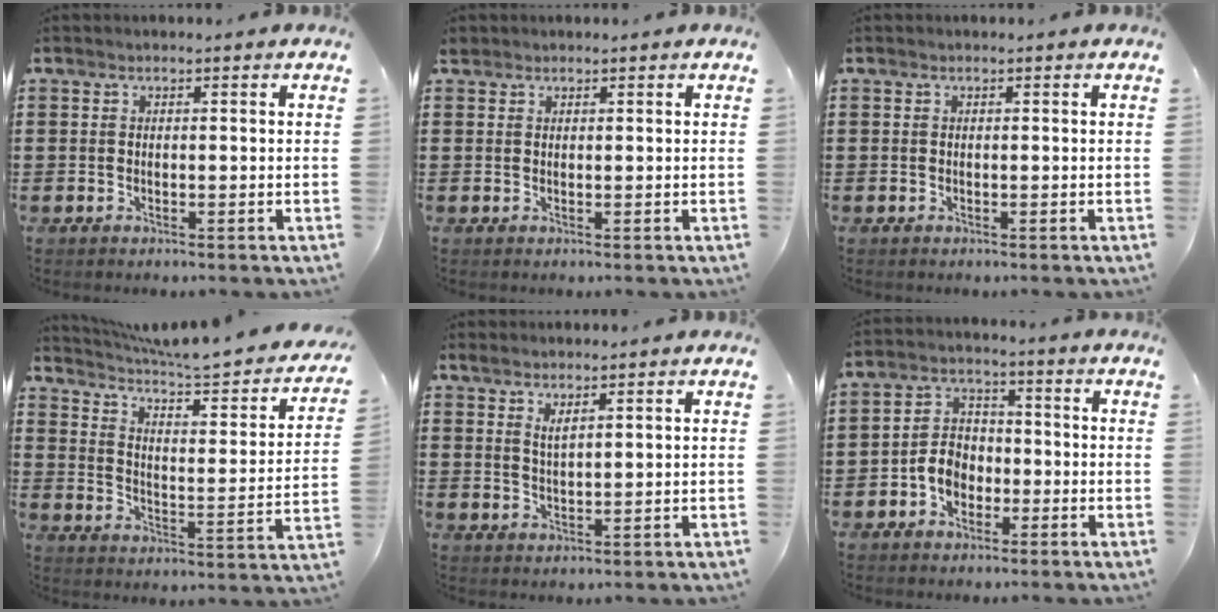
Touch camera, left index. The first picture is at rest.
{"total": 0.9, "force": [0.8, 0.5, 0.1], "torque": [-0.005, 0.003, 0.015]}
{"total": 0.0}
{"total": 4.5, "force": [4.1, 0.2, 1.9], "torque": [-0.061, -0.040, 0.060]}
{"total": 2.3, "force": [1.7, 0.5, 1.5], "torque": [-0.033, 0.004, 0.031]}
{"total": 4.9, "force": [-2.3, 3.6, 2.3], "torque": [-0.063, 0.009, -0.051]}